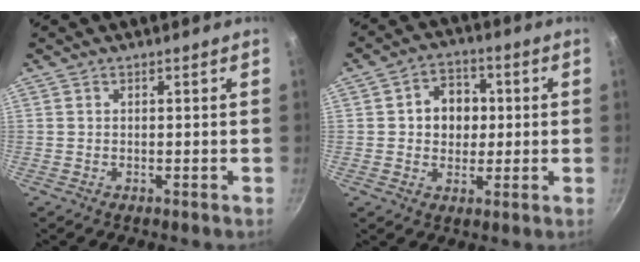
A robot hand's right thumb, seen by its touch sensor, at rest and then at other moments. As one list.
[{"total": 8.4, "force": [0.9, 6.9, 4.7], "torque": [-0.032, 0.006, 0.007]}]